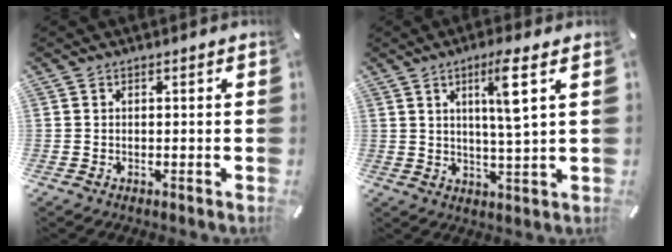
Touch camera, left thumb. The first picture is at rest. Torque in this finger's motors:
{"motor_torque": [0.44, -0.19, 0.47, 0.13, 0.09]}